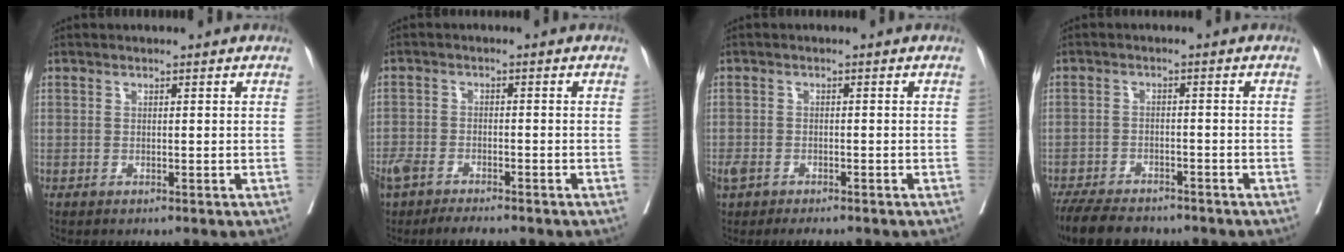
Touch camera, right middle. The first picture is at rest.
{"total": 8.6, "force": [-6.9, 3.1, 4.2], "torque": [-0.092, -0.001, -0.113]}
{"total": 4.9, "force": [-3.7, 2.2, 2.4], "torque": [-0.045, -0.002, -0.056]}
{"total": 10.3, "force": [-8.8, 3.4, 4.2], "torque": [-0.072, -0.013, -0.136]}